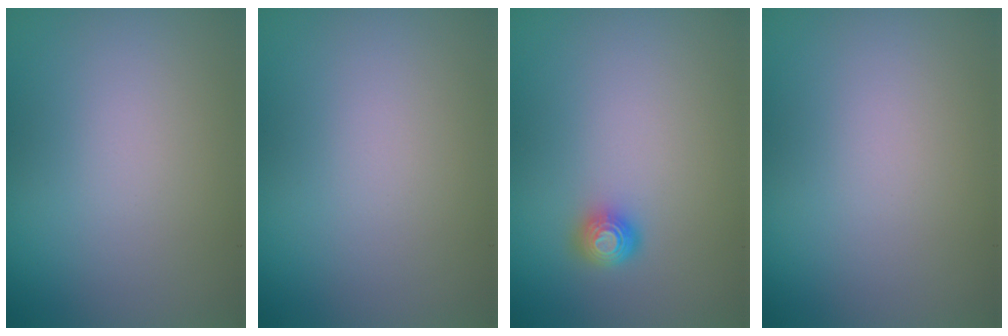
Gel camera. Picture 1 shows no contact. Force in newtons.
{"total": 0.0}
{"total": 1.6, "press": 1.4, "slide": 0.6}
{"total": 0.0}